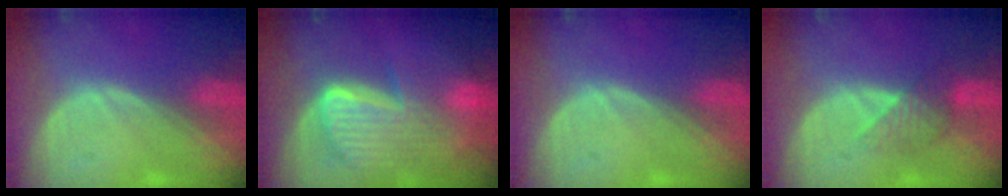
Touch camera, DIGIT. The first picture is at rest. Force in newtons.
{"total": 9.7, "press": 8.3, "slide": 5.1}
{"total": 0.0}
{"total": 4.0, "press": 3.7, "slide": 1.6}